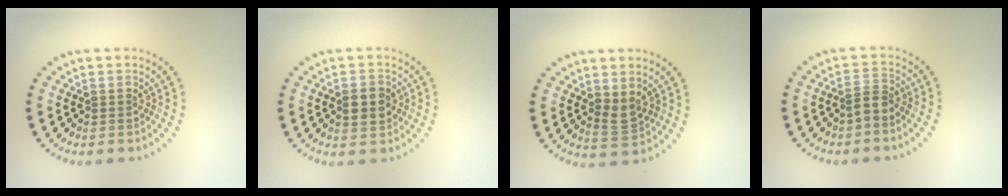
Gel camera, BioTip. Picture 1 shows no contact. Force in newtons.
{"total": 2.8, "press": 2.8, "slide": 0.1}
{"total": 1.8, "press": 1.5, "slide": 1.0}
{"total": 1.6, "press": 1.1, "slide": 1.2}